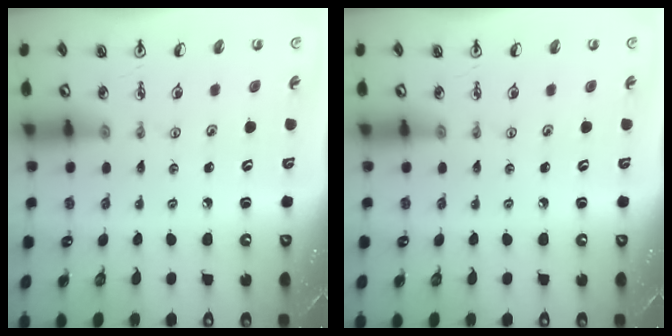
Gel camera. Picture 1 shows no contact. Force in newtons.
{"total": 0.0}